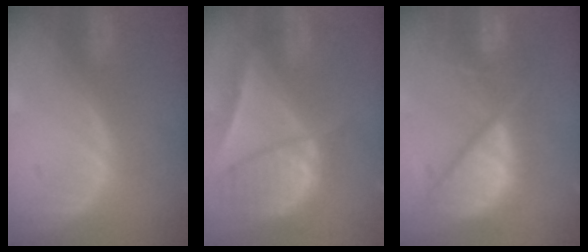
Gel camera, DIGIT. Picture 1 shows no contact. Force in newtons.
{"total": 9.5, "press": 8.2, "slide": 4.8}
{"total": 12.3, "press": 10.1, "slide": 7.0}